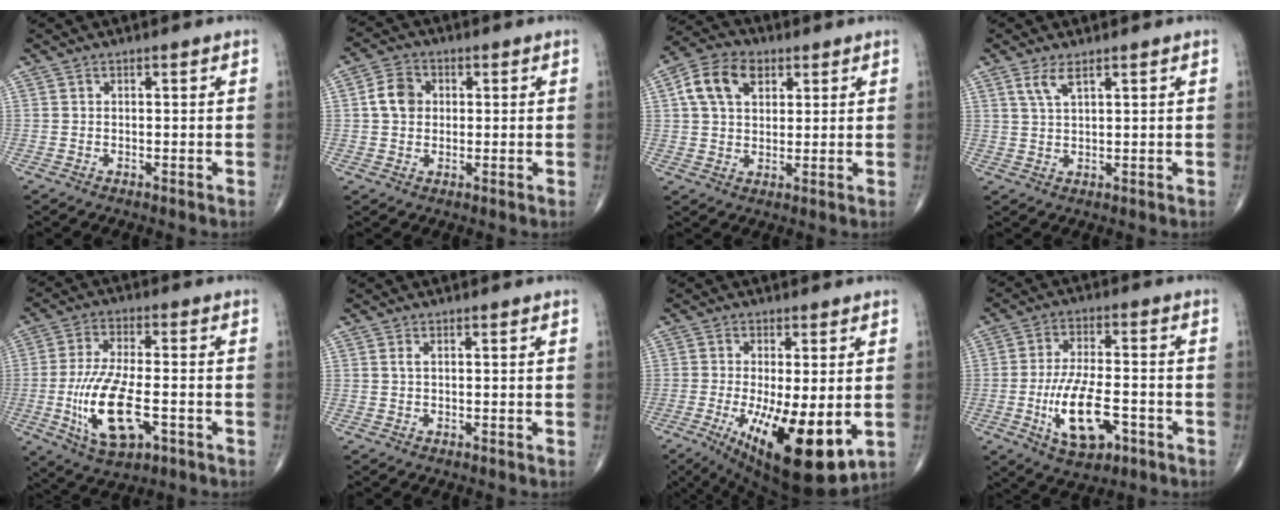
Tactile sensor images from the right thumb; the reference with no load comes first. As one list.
[{"total": 5.6, "force": [0.7, 4.6, 3.2], "torque": [-0.047, 0.008, 0.006]}, {"total": 10.0, "force": [3.5, 6.7, 6.4], "torque": [-0.102, 0.007, 0.056]}, {"total": 3.2, "force": [1.9, 0.9, 2.4], "torque": [-0.052, -0.003, 0.044]}, {"total": 14.2, "force": [-3.6, 5.9, 12.4], "torque": [-0.242, 0.004, -0.059]}, {"total": 0.8, "force": [0.2, 0.4, 0.6], "torque": [-0.016, 0.005, 0.005]}, {"total": 17.1, "force": [-4.2, 5.7, 15.5], "torque": [-0.243, -0.030, -0.048]}, {"total": 11.7, "force": [-5.8, 5.8, 8.3], "torque": [-0.114, 0.035, -0.088]}]